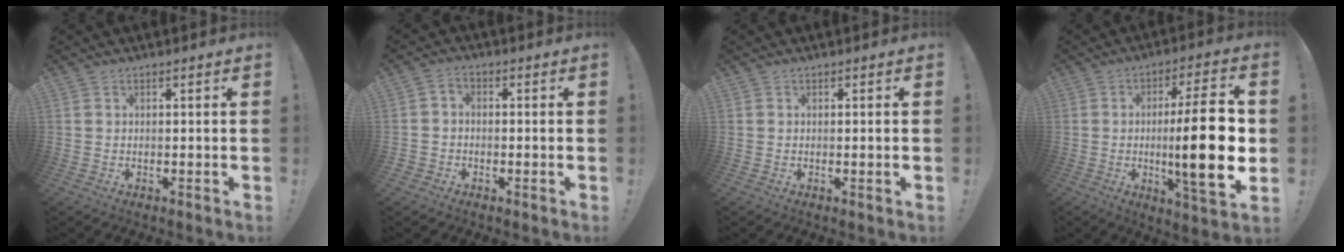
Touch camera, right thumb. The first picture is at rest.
{"total": 2.9, "force": [-1.4, 2.2, 1.2], "torque": [-0.017, 0.009, -0.026]}
{"total": 0.7, "force": [-0.1, -0.3, 0.6], "torque": [-0.006, -0.003, -0.004]}
{"total": 20.4, "force": [-1.0, 3.6, 20.0], "torque": [-0.318, -0.008, -0.018]}